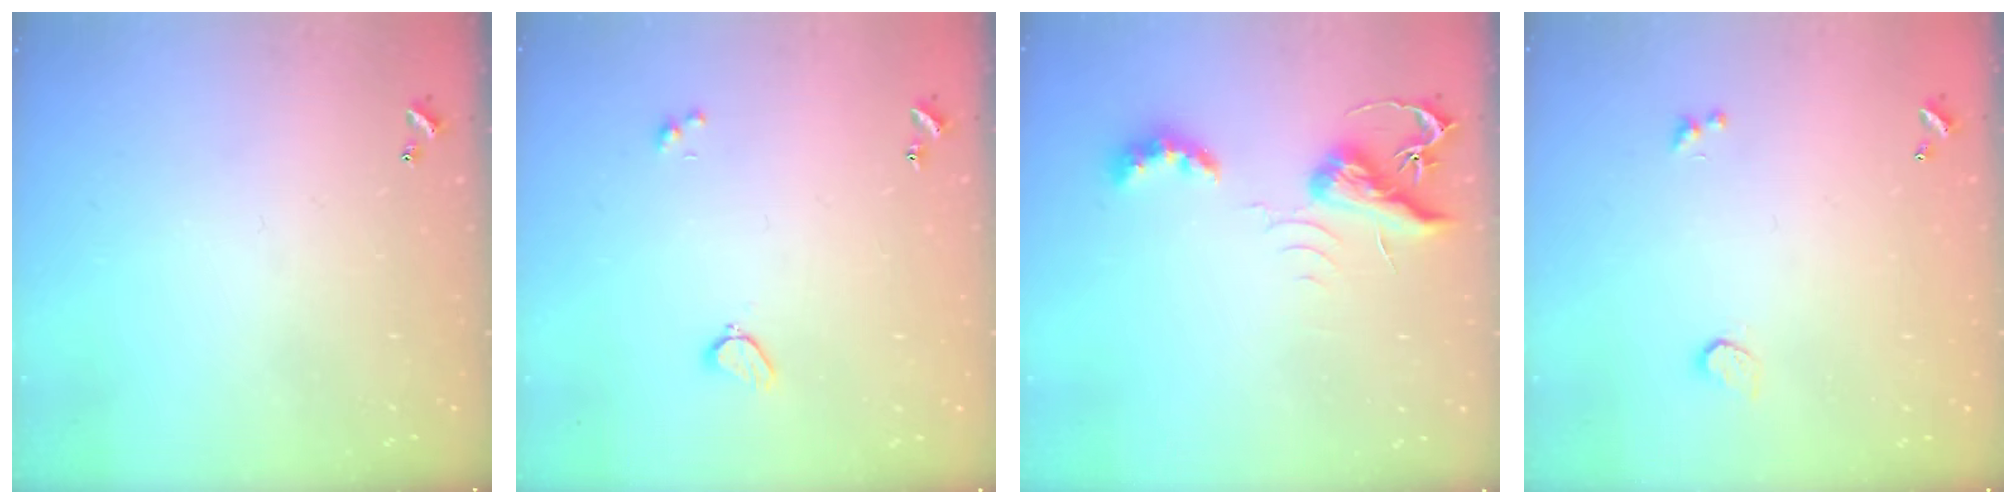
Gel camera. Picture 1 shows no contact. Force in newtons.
{"total": 2.0, "press": 1.9, "slide": 0.6}
{"total": 6.6, "press": 6.6, "slide": 0.3}
{"total": 1.0, "press": 0.7, "slide": 0.7}